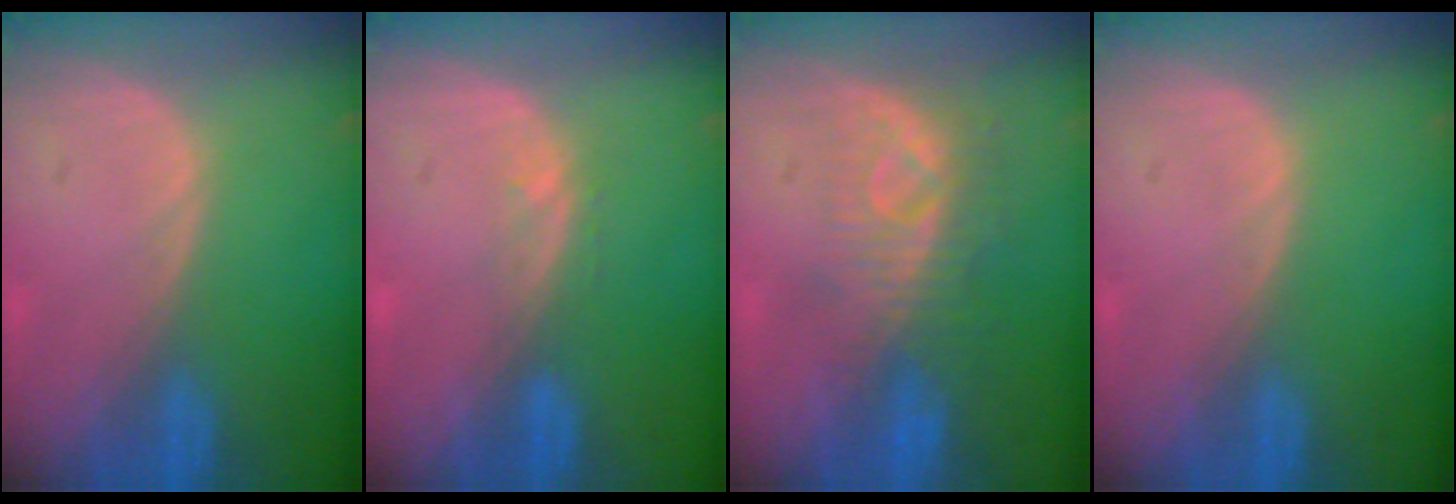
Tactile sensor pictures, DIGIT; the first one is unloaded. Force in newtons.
{"total": 1.0, "press": 1.0, "slide": 0.2}
{"total": 8.3, "press": 7.4, "slide": 3.7}
{"total": 0.0}